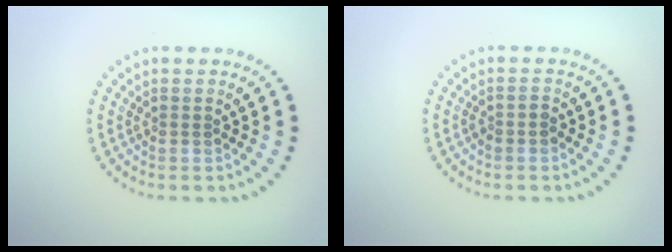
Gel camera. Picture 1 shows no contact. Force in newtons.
{"total": 0.9, "press": 0.8, "slide": 0.4}